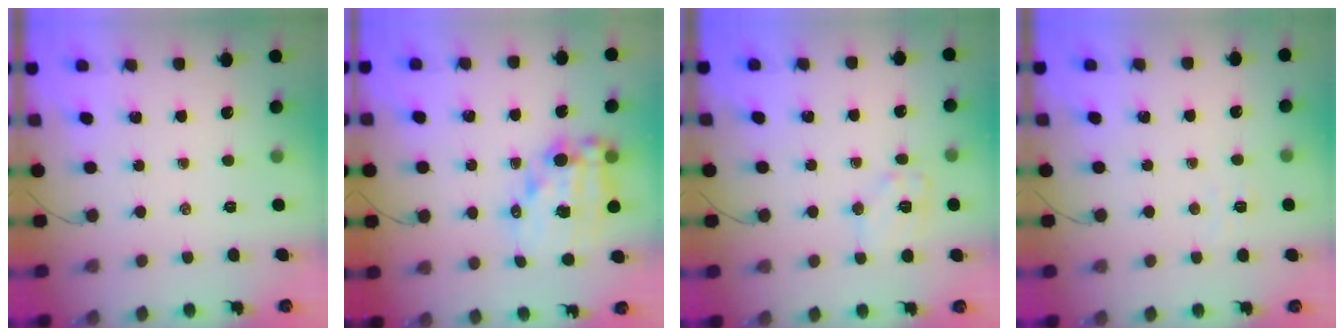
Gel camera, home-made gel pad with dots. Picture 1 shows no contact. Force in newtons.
{"total": 13.9, "press": 13.5, "slide": 3.0}
{"total": 9.2, "press": 9.2, "slide": 0.8}
{"total": 2.3, "press": 2.2, "slide": 0.7}